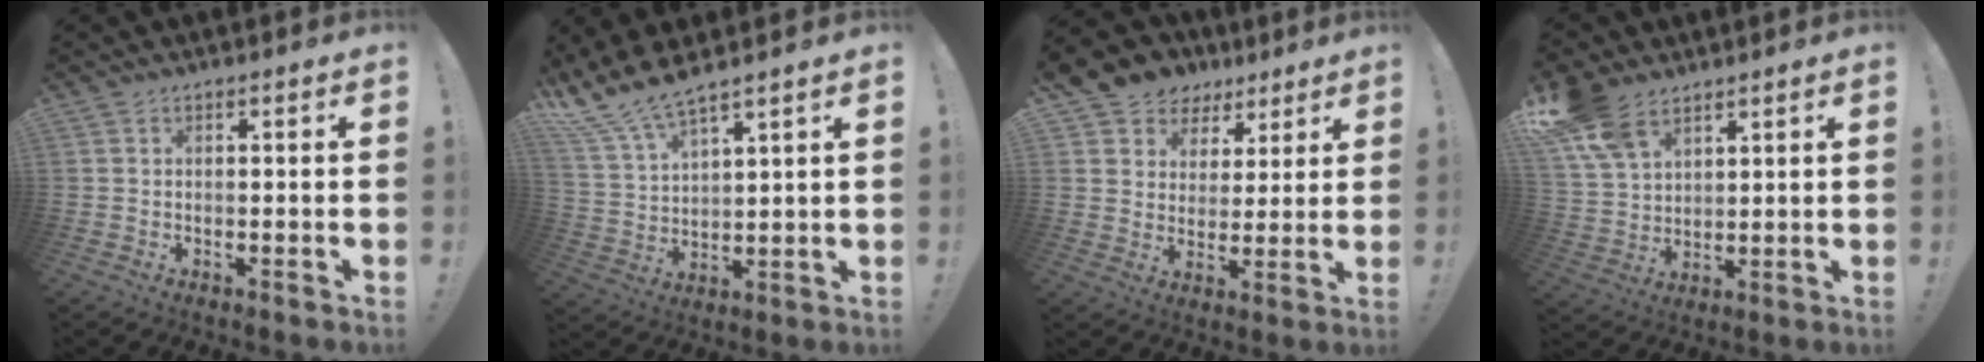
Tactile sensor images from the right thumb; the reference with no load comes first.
{"total": 9.8, "force": [8.9, 1.2, 4.0], "torque": [-0.103, -0.057, 0.165]}
{"total": 7.7, "force": [4.4, 6.3, 1.2], "torque": [-0.025, -0.036, 0.090]}
{"total": 11.8, "force": [7.8, 6.8, 5.7], "torque": [-0.110, -0.035, 0.157]}